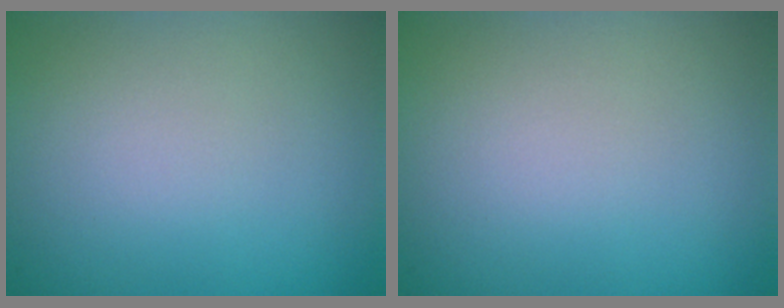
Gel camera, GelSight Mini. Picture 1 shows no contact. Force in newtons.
{"total": 0.0}